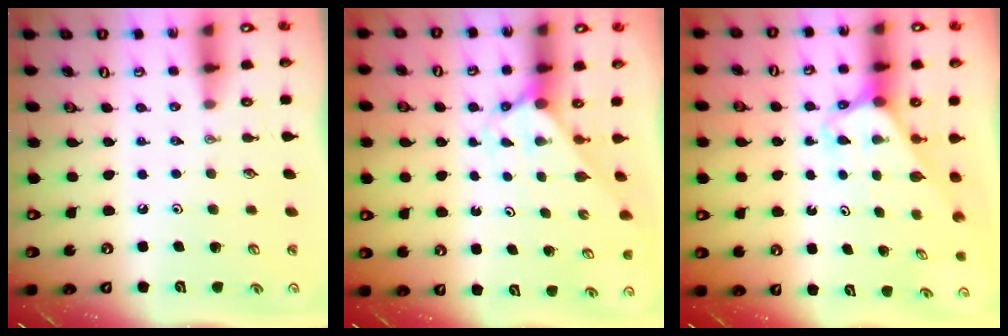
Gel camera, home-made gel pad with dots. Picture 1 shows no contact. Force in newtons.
{"total": 2.1, "press": 2.1, "slide": 0.2}
{"total": 2.8, "press": 2.8, "slide": 0.2}